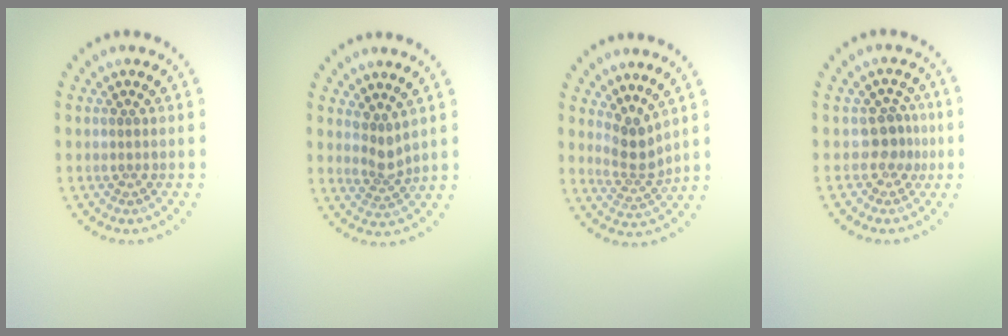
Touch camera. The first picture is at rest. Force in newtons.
{"total": 2.0, "press": 1.4, "slide": 1.4}
{"total": 2.6, "press": 1.8, "slide": 1.8}
{"total": 2.2, "press": 1.6, "slide": 1.6}